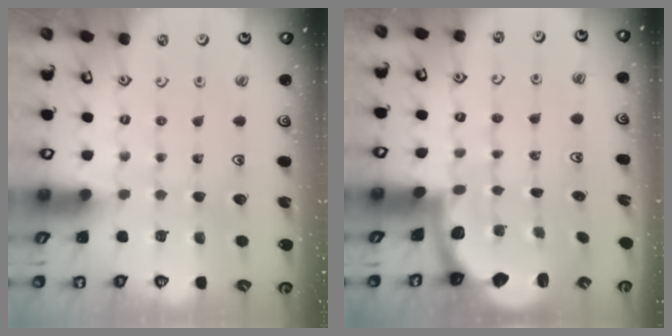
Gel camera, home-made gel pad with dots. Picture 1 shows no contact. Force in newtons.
{"total": 2.4, "press": 1.7, "slide": 1.6}